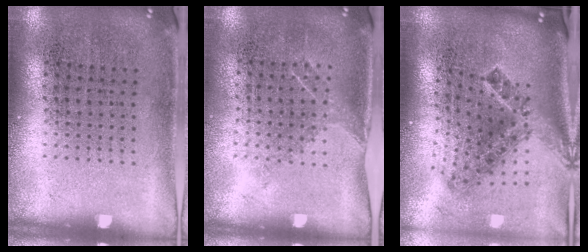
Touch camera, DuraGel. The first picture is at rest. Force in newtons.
{"total": 1.1, "press": 0.8, "slide": 0.7}
{"total": 2.2, "press": 1.4, "slide": 1.7}